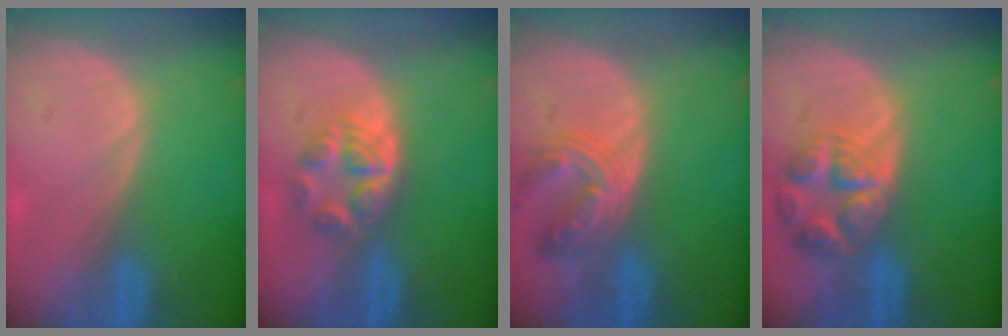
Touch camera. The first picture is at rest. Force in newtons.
{"total": 6.1, "press": 5.1, "slide": 3.3}
{"total": 6.6, "press": 6.4, "slide": 1.7}
{"total": 7.9, "press": 7.0, "slide": 3.6}